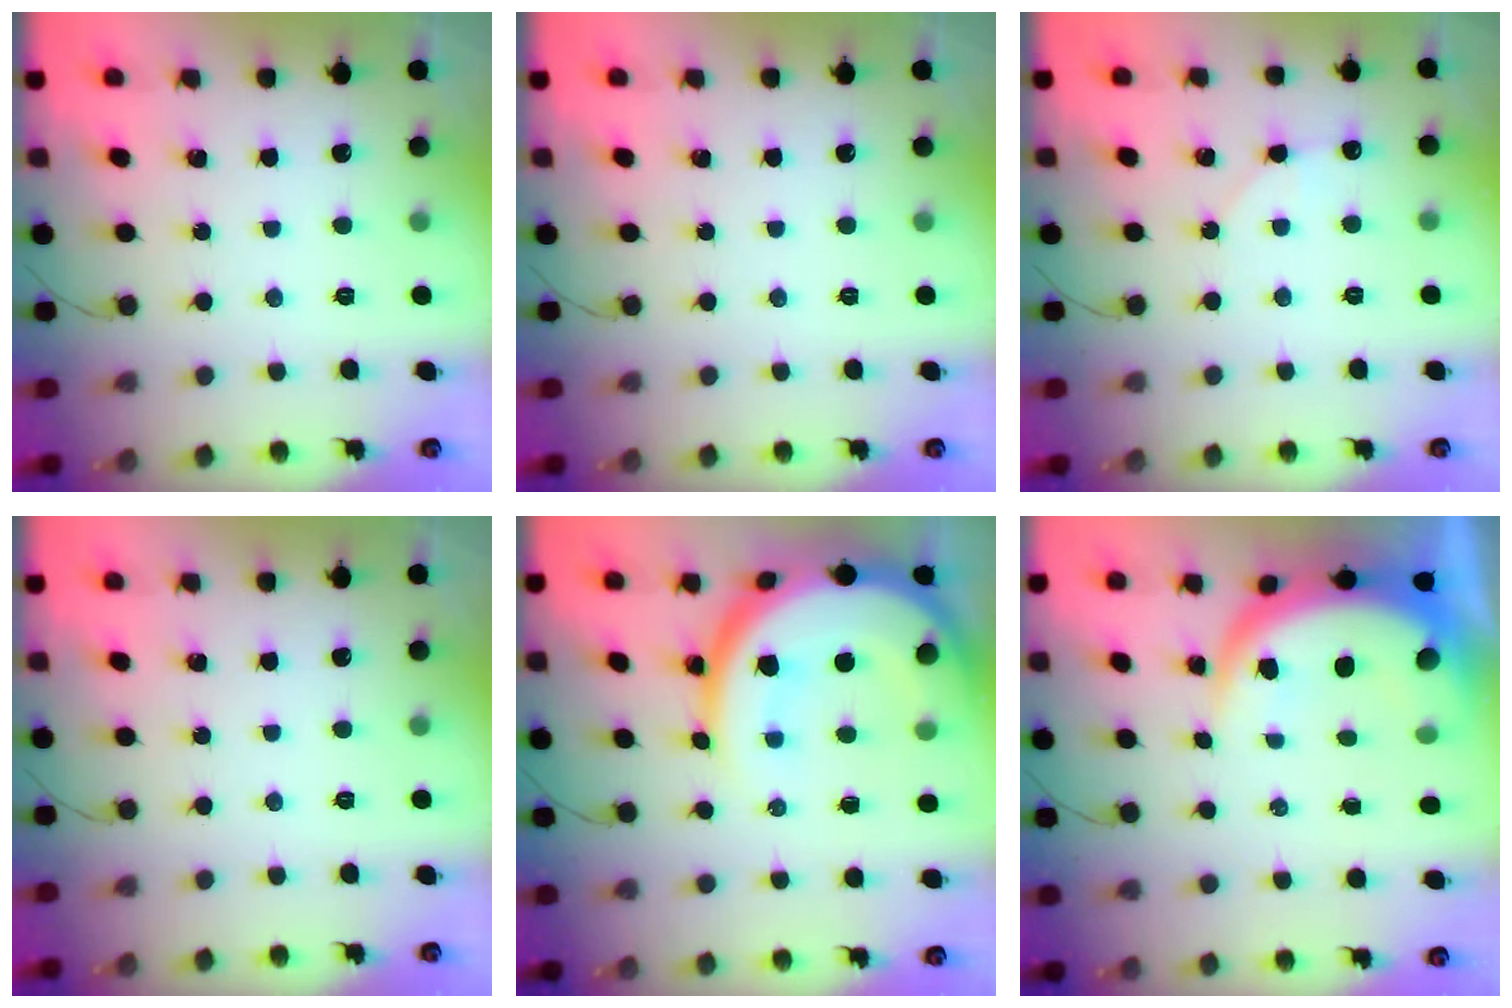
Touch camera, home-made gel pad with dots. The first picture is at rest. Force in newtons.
{"total": 0.0}
{"total": 4.5, "press": 4.0, "slide": 2.2}
{"total": 0.0}
{"total": 21.9, "press": 21.9, "slide": 1.6}
{"total": 9.1, "press": 9.1, "slide": 0.7}